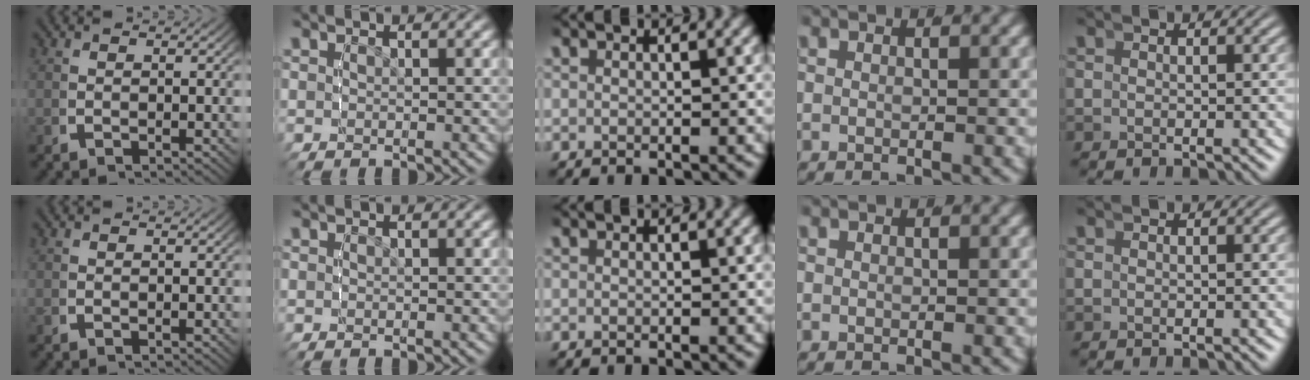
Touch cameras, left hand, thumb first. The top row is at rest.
{}